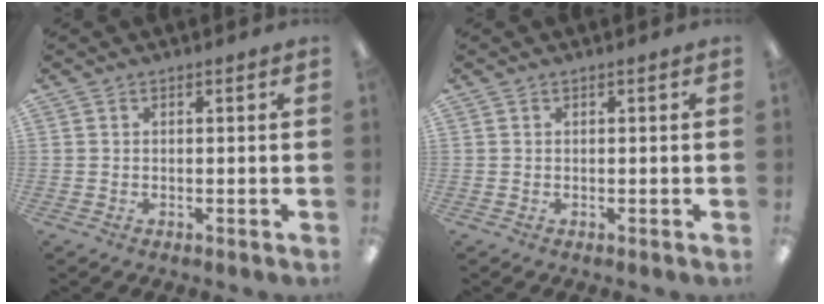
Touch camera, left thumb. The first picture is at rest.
{"total": 0.0}